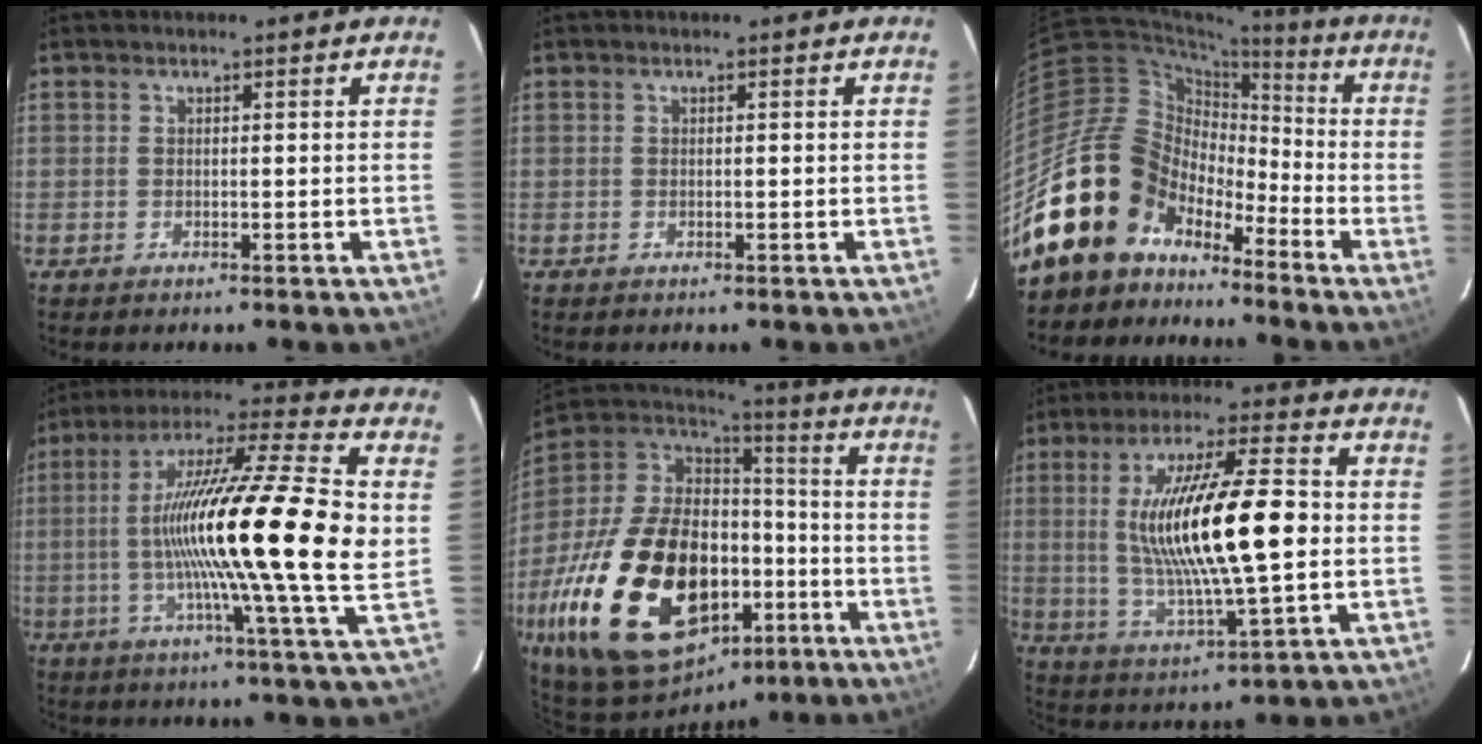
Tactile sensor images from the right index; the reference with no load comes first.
{"total": 0.0}
{"total": 17.0, "force": [-12.5, 10.4, 5.0], "torque": [-0.105, 0.034, -0.225]}
{"total": 23.7, "force": [1.2, -0.1, 23.7], "torque": [-0.400, 0.005, -0.001]}
{"total": 35.2, "force": [-14.6, 20.8, 24.3], "torque": [-0.498, -0.003, -0.223]}
{"total": 19.6, "force": [0.7, 3.7, 19.2], "torque": [-0.355, -0.004, 0.025]}